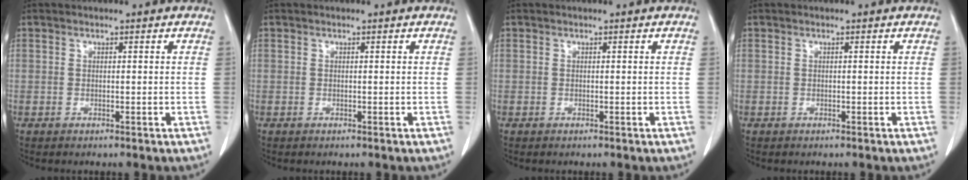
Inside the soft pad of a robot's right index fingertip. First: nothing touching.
{"total": 0.0}
{"total": 0.0}
{"total": 0.0}